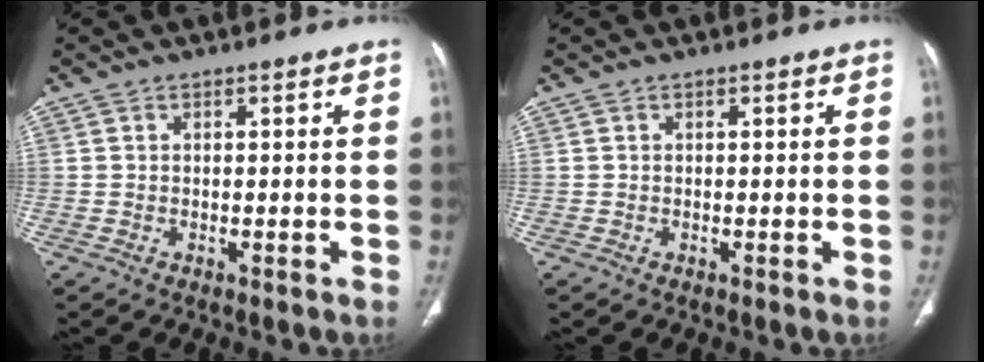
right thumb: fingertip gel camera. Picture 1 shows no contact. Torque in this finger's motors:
{"motor_torque": [-0.01, 0.03, -0.06, -0.01, 0.02]}